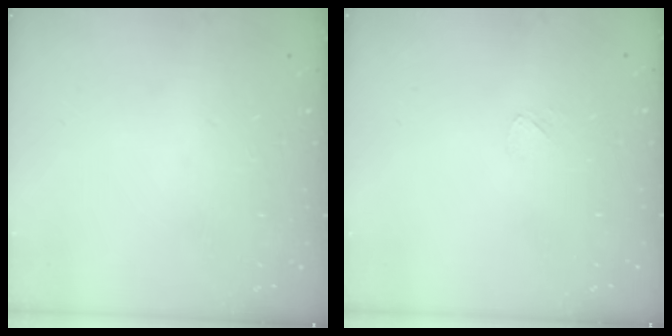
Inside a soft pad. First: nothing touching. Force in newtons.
{"total": 3.3, "press": 3.3, "slide": 0.4}